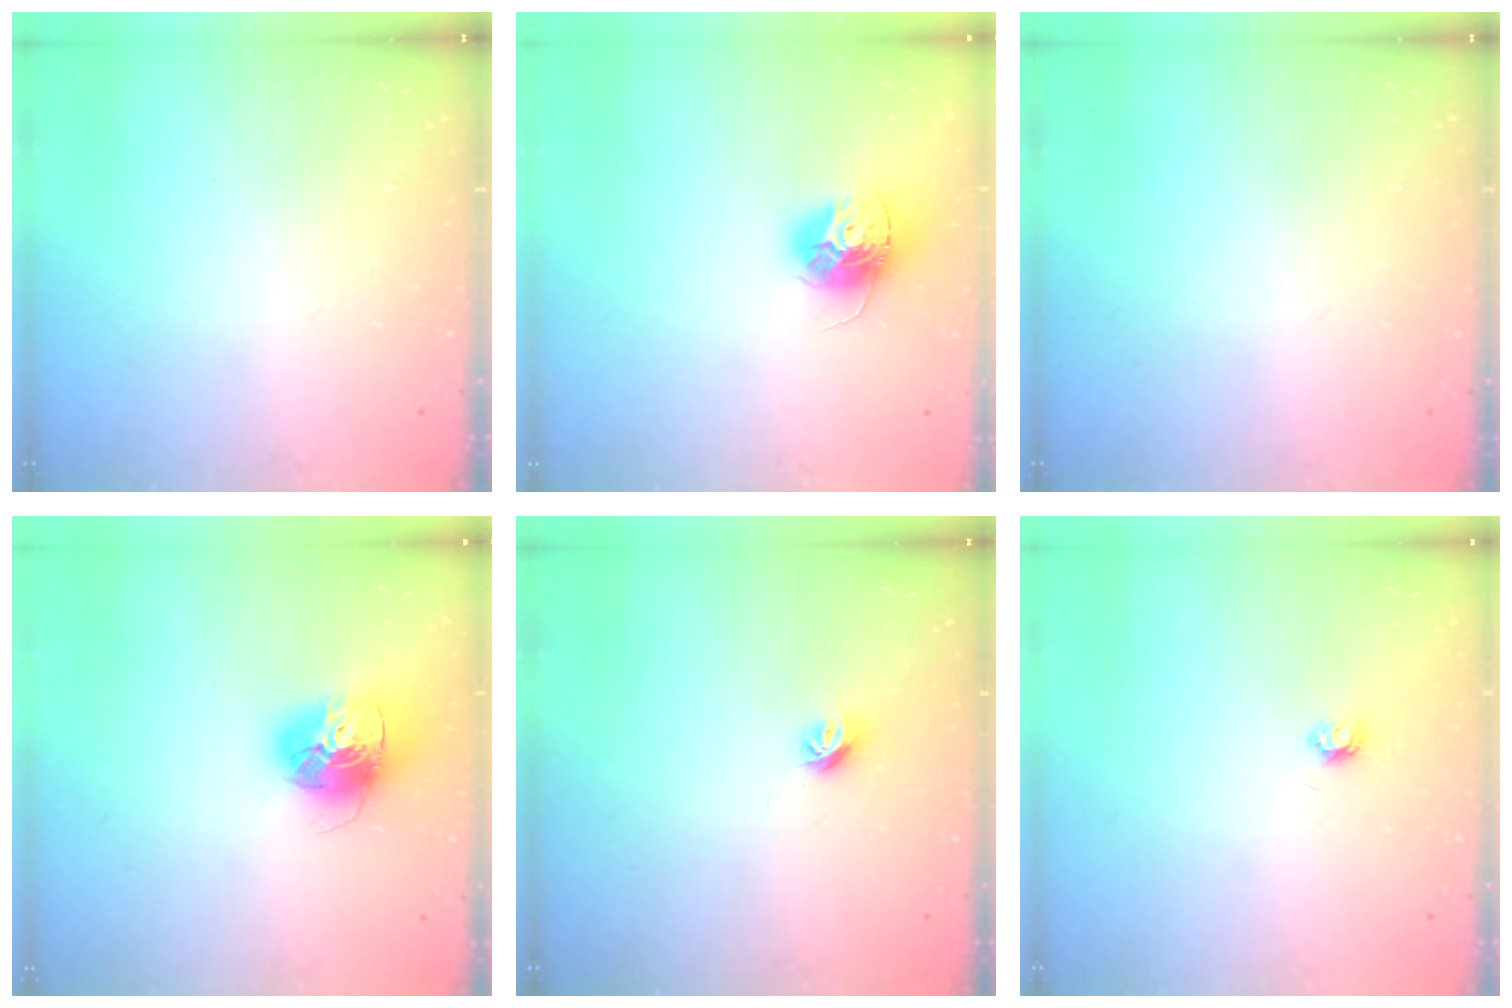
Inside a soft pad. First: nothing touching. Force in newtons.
{"total": 12.2, "press": 12.2, "slide": 0.4}
{"total": 0.0}
{"total": 15.7, "press": 15.6, "slide": 1.6}
{"total": 6.5, "press": 6.5, "slide": 0.7}
{"total": 3.9, "press": 3.8, "slide": 0.6}